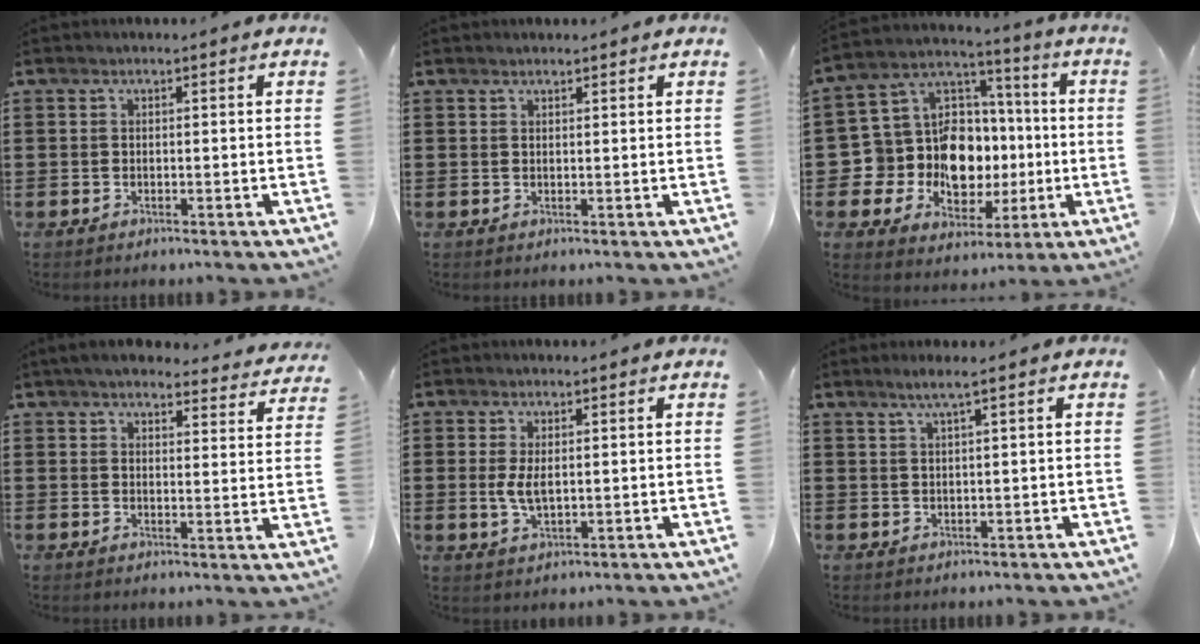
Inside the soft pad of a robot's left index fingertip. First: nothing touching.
{"total": 1.0, "force": [1.0, 0.2, 0.2], "torque": [-0.006, 0.000, 0.019]}
{"total": 13.9, "force": [-2.2, 12.3, 6.0], "torque": [-0.147, 0.000, -0.029]}
{"total": 4.5, "force": [4.3, 0.6, 1.4], "torque": [-0.045, -0.020, 0.075]}
{"total": 3.6, "force": [0.4, 1.6, 3.2], "torque": [-0.080, -0.002, 0.001]}
{"total": 2.2, "force": [1.3, -0.2, 1.8], "torque": [-0.037, -0.002, 0.022]}